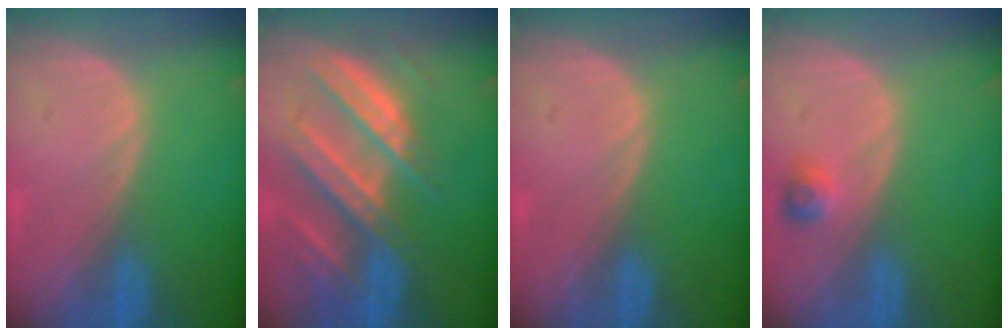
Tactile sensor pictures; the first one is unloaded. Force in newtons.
{"total": 10.3, "press": 9.0, "slide": 4.9}
{"total": 0.0}
{"total": 2.2, "press": 2.2, "slide": 0.4}